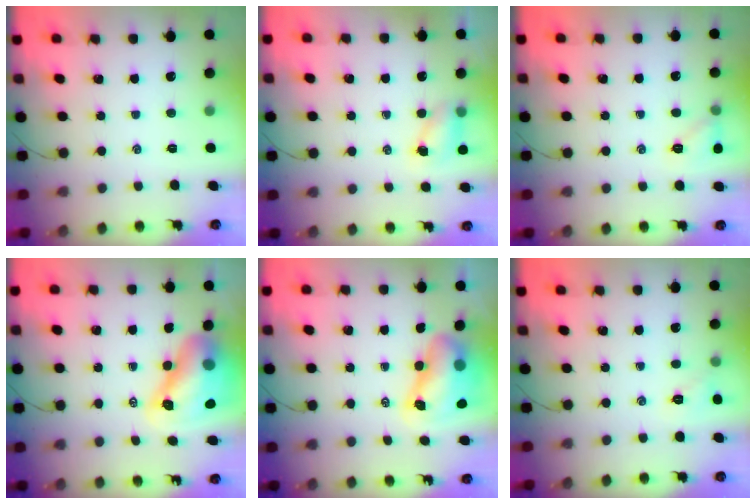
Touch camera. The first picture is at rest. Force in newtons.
{"total": 4.9, "press": 4.8, "slide": 1.0}
{"total": 8.0, "press": 7.8, "slide": 1.7}
{"total": 14.2, "press": 13.7, "slide": 3.9}
{"total": 9.6, "press": 9.2, "slide": 2.8}
{"total": 5.8, "press": 5.5, "slide": 1.6}